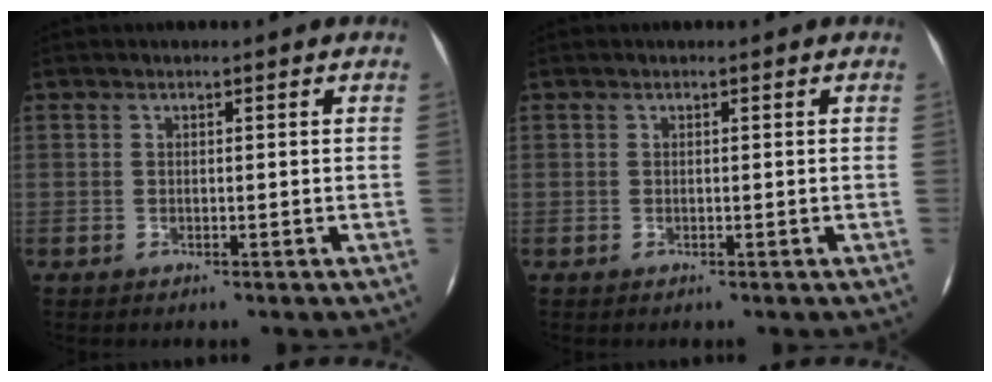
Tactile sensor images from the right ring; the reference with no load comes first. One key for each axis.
{"total": 0.0}